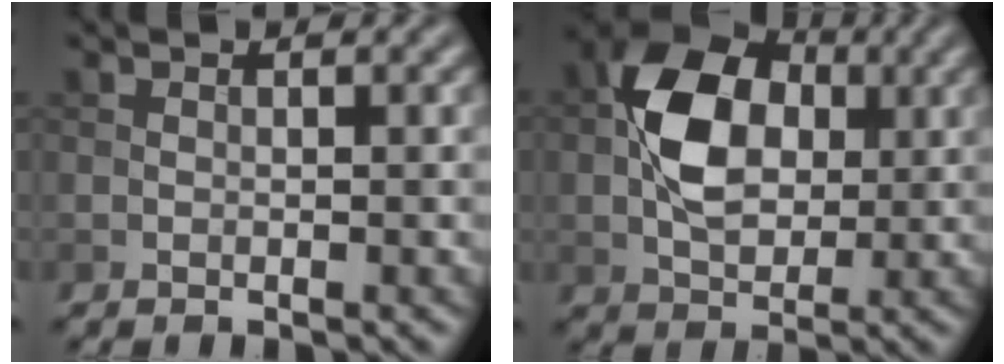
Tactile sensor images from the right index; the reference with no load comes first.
{"total": 8.5, "force": [0.8, 5.8, 6.1], "torque": [-0.116, 0.011, 0.008]}